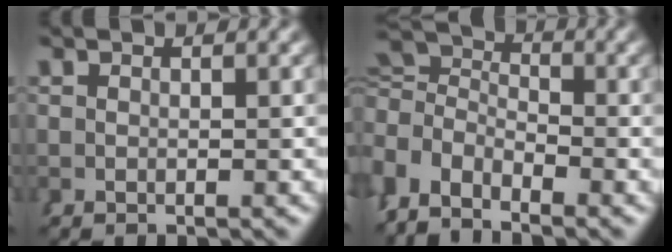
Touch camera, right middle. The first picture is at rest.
{"total": 6.3, "force": [0.9, 5.3, 3.3], "torque": [-0.078, -0.011, 0.008]}